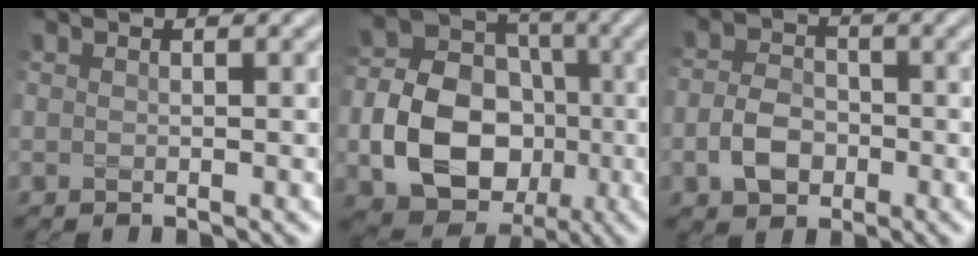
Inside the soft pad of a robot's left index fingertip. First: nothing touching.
{"total": 10.0, "force": [-2.5, 7.7, 5.9], "torque": [-0.102, -0.004, -0.050]}
{"total": 3.6, "force": [-1.1, 2.7, 2.1], "torque": [-0.042, 0.002, -0.027]}